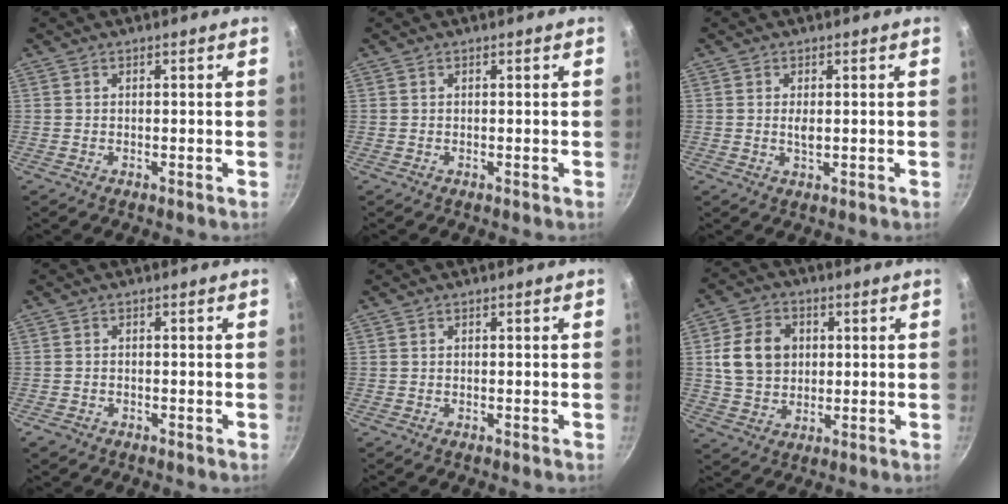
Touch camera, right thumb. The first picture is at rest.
{"total": 0.0}
{"total": 1.7, "force": [0.2, 0.7, 1.5], "torque": [-0.027, -0.002, 0.004]}
{"total": 1.5, "force": [-0.9, 1.0, 0.5], "torque": [-0.017, 0.007, -0.015]}
{"total": 0.0}
{"total": 10.7, "force": [1.9, 8.6, 6.2], "torque": [-0.089, 0.005, 0.030]}